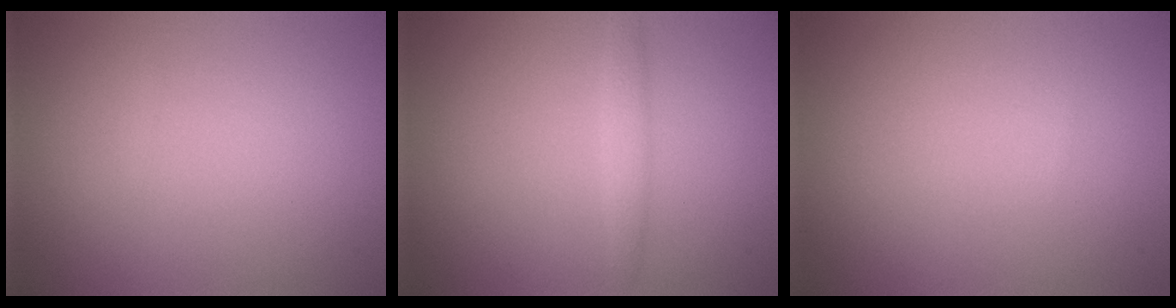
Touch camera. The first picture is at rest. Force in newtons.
{"total": 1.4, "press": 1.4, "slide": 0.0}
{"total": 0.0}